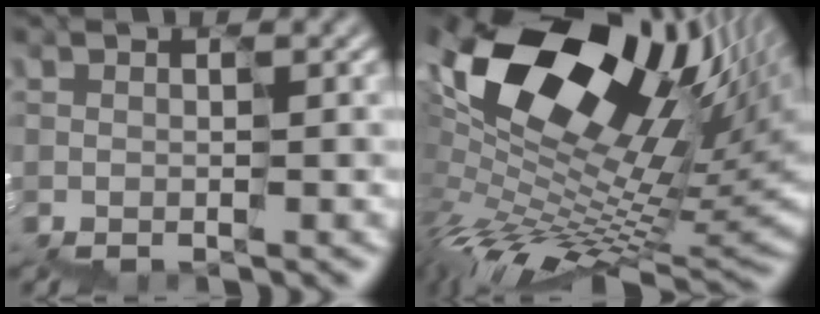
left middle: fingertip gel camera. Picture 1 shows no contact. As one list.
[{"total": 13.8, "force": [4.9, 8.0, 10.1], "torque": [-0.171, 0.006, 0.113]}]